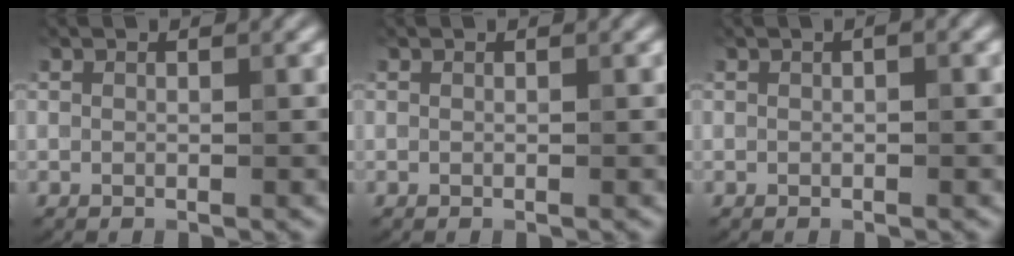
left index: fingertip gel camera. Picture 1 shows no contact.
{"total": 0.0}
{"total": 0.6, "force": [0.1, 0.1, 0.6], "torque": [-0.010, 0.003, 0.002]}